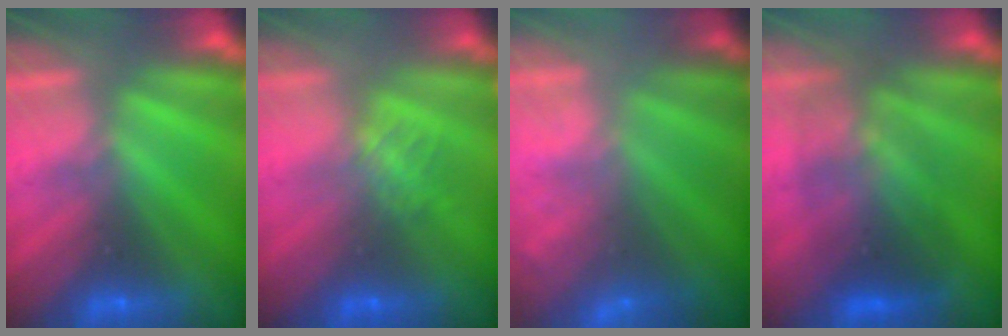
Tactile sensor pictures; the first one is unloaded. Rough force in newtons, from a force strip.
{"total": 1.3}
{"total": 5.7}
{"total": 3.6}